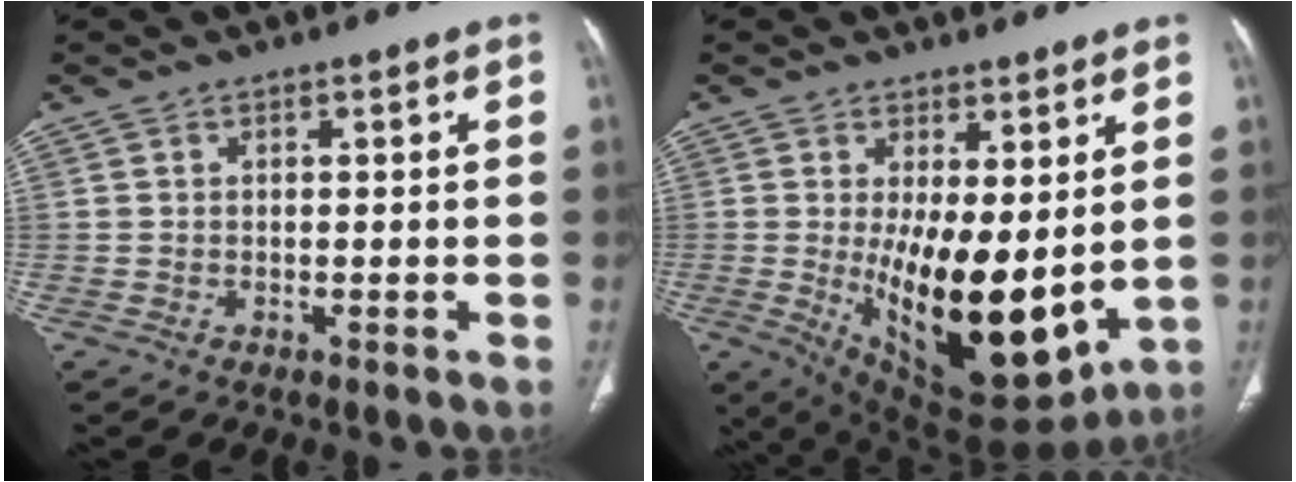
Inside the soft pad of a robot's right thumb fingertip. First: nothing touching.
{"total": 17.8, "force": [-0.1, 7.7, 16.1], "torque": [-0.238, -0.045, 0.026]}